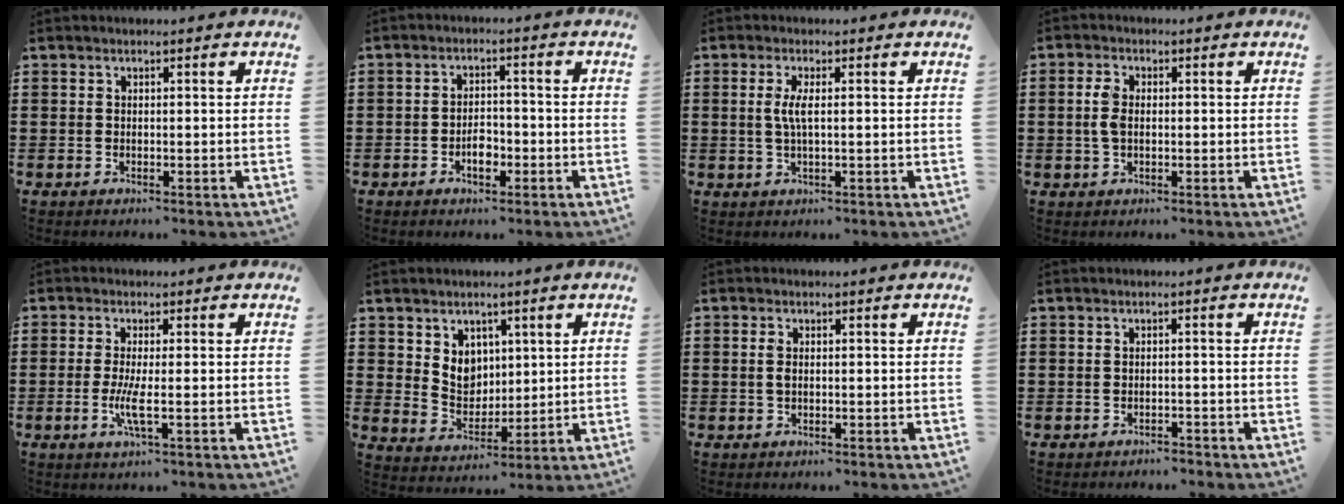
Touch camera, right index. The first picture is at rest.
{"total": 3.3, "force": [-1.5, 1.8, 2.4], "torque": [-0.038, -0.001, -0.028]}
{"total": 3.1, "force": [0.2, 0.4, 3.1], "torque": [-0.066, -0.006, 0.000]}
{"total": 3.3, "force": [0.2, 1.9, 2.7], "torque": [-0.072, 0.002, -0.002]}
{"total": 3.9, "force": [-0.8, 0.3, 3.8], "torque": [-0.081, -0.012, -0.019]}
{"total": 5.5, "force": [2.7, 4.6, 1.3], "torque": [-0.040, 0.003, 0.050]}
{"total": 1.5, "force": [0.1, 0.7, 1.3], "torque": [-0.027, 0.002, 0.000]}
{"total": 1.3, "force": [-1.2, 0.2, 0.0], "torque": [-0.006, 0.003, -0.028]}